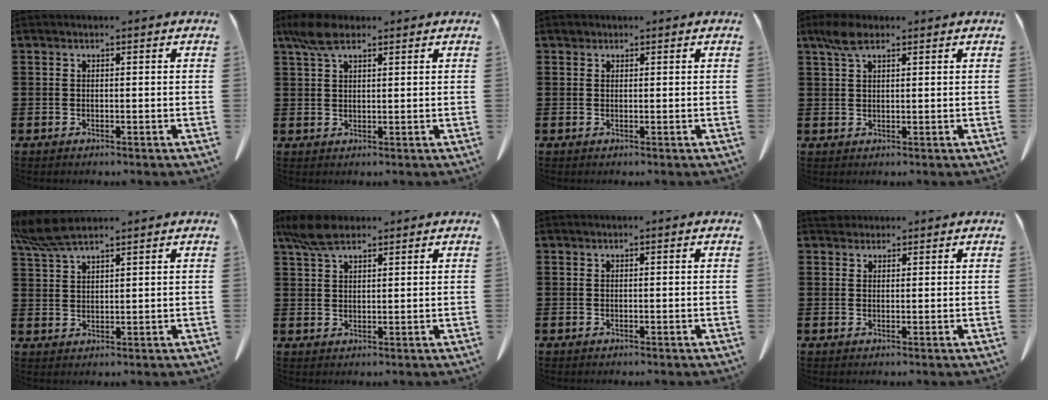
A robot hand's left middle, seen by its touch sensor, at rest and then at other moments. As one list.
[{"total": 4.9, "force": [2.9, 1.9, 3.5], "torque": [-0.083, 0.002, 0.052]}, {"total": 0.7, "force": [0.5, 0.4, 0.1], "torque": [-0.003, 0.003, 0.010]}, {"total": 4.0, "force": [2.3, 1.5, 2.9], "torque": [-0.064, 0.004, 0.041]}, {"total": 5.9, "force": [4.8, 1.1, 3.3], "torque": [-0.085, -0.008, 0.088]}, {"total": 5.8, "force": [4.1, 2.1, 3.5], "torque": [-0.080, 0.001, 0.078]}, {"total": 0.0}, {"total": 2.1, "force": [1.8, 0.9, 0.3], "torque": [-0.012, 0.003, 0.038]}]